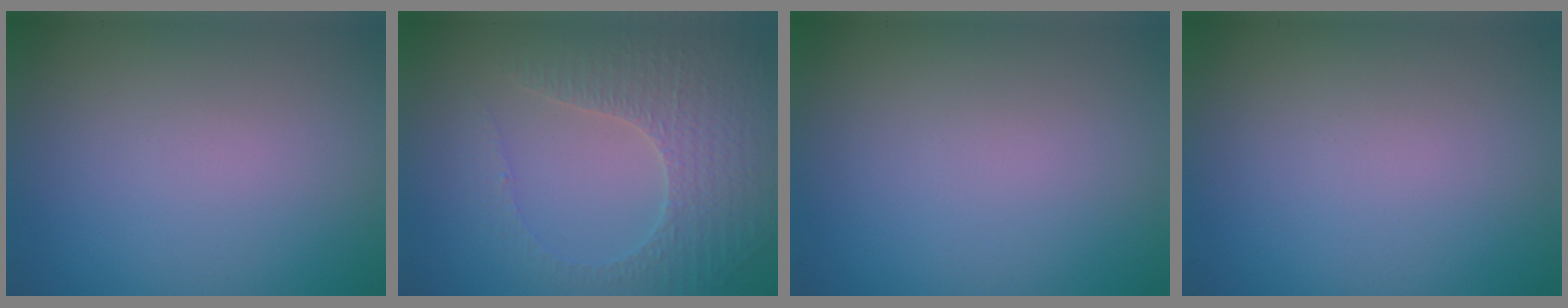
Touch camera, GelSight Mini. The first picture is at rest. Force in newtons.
{"total": 3.4, "press": 3.2, "slide": 1.4}
{"total": 0.0}
{"total": 0.0}